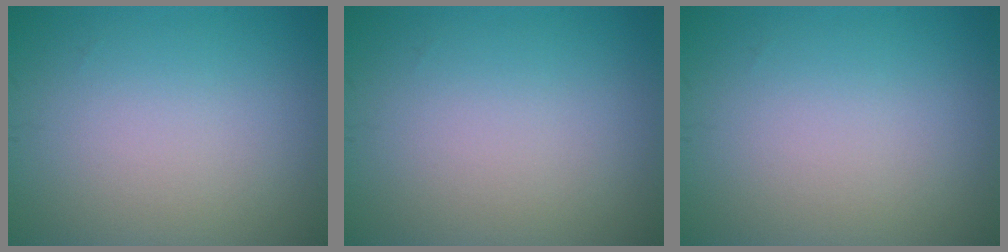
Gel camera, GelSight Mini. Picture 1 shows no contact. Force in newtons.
{"total": 0.0}
{"total": 0.0}